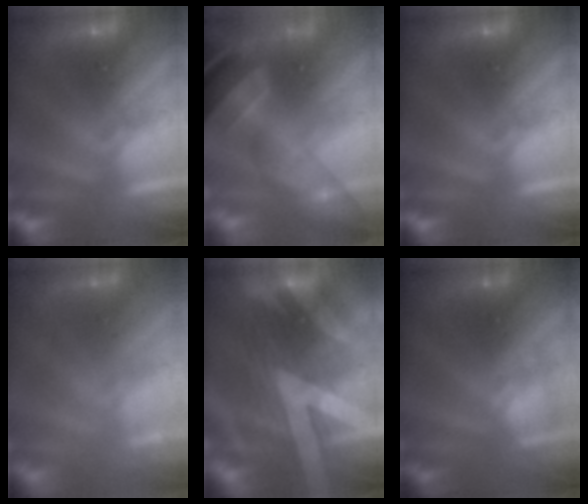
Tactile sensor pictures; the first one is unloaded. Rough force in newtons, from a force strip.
{"total": 7.4}
{"total": 0.0}
{"total": 2.1}
{"total": 3.3}
{"total": 2.3}